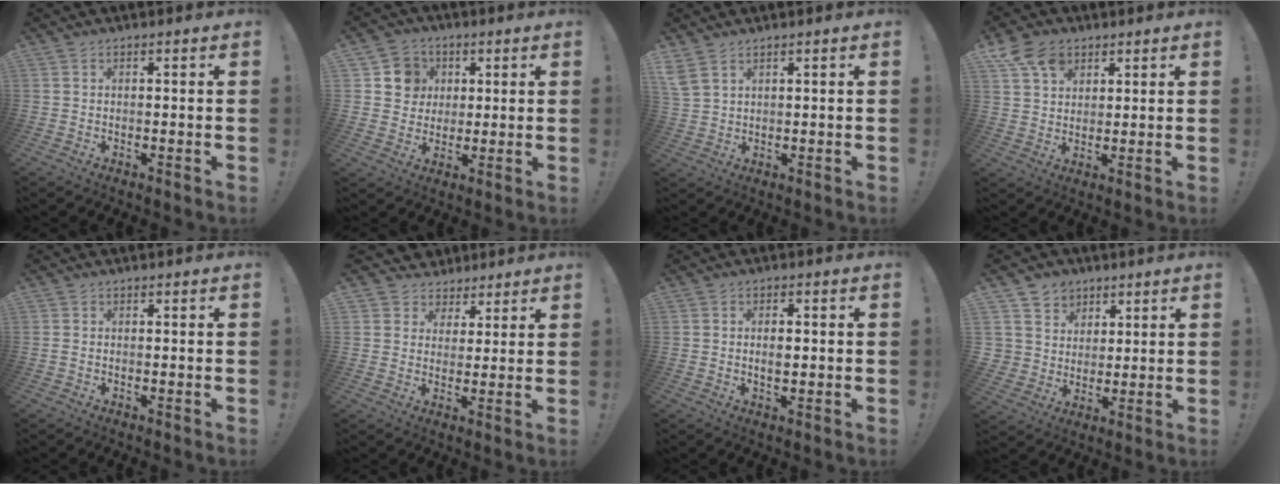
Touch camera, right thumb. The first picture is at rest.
{"total": 8.7, "force": [2.5, 8.1, 1.6], "torque": [-0.016, -0.016, 0.052]}
{"total": 4.6, "force": [3.2, 2.0, 2.6], "torque": [-0.062, -0.013, 0.063]}
{"total": 9.8, "force": [5.1, 7.2, 4.4], "torque": [-0.065, -0.022, 0.101]}
{"total": 0.7, "force": [0.3, 0.4, 0.4], "torque": [-0.010, 0.001, 0.005]}
{"total": 6.1, "force": [2.7, 5.4, 0.5], "torque": [-0.012, -0.016, 0.059]}
{"total": 3.1, "force": [-0.1, 1.7, 2.6], "torque": [-0.030, -0.002, -0.008]}
{"total": 7.7, "force": [3.0, 7.0, 0.9], "torque": [-0.023, -0.019, 0.068]}